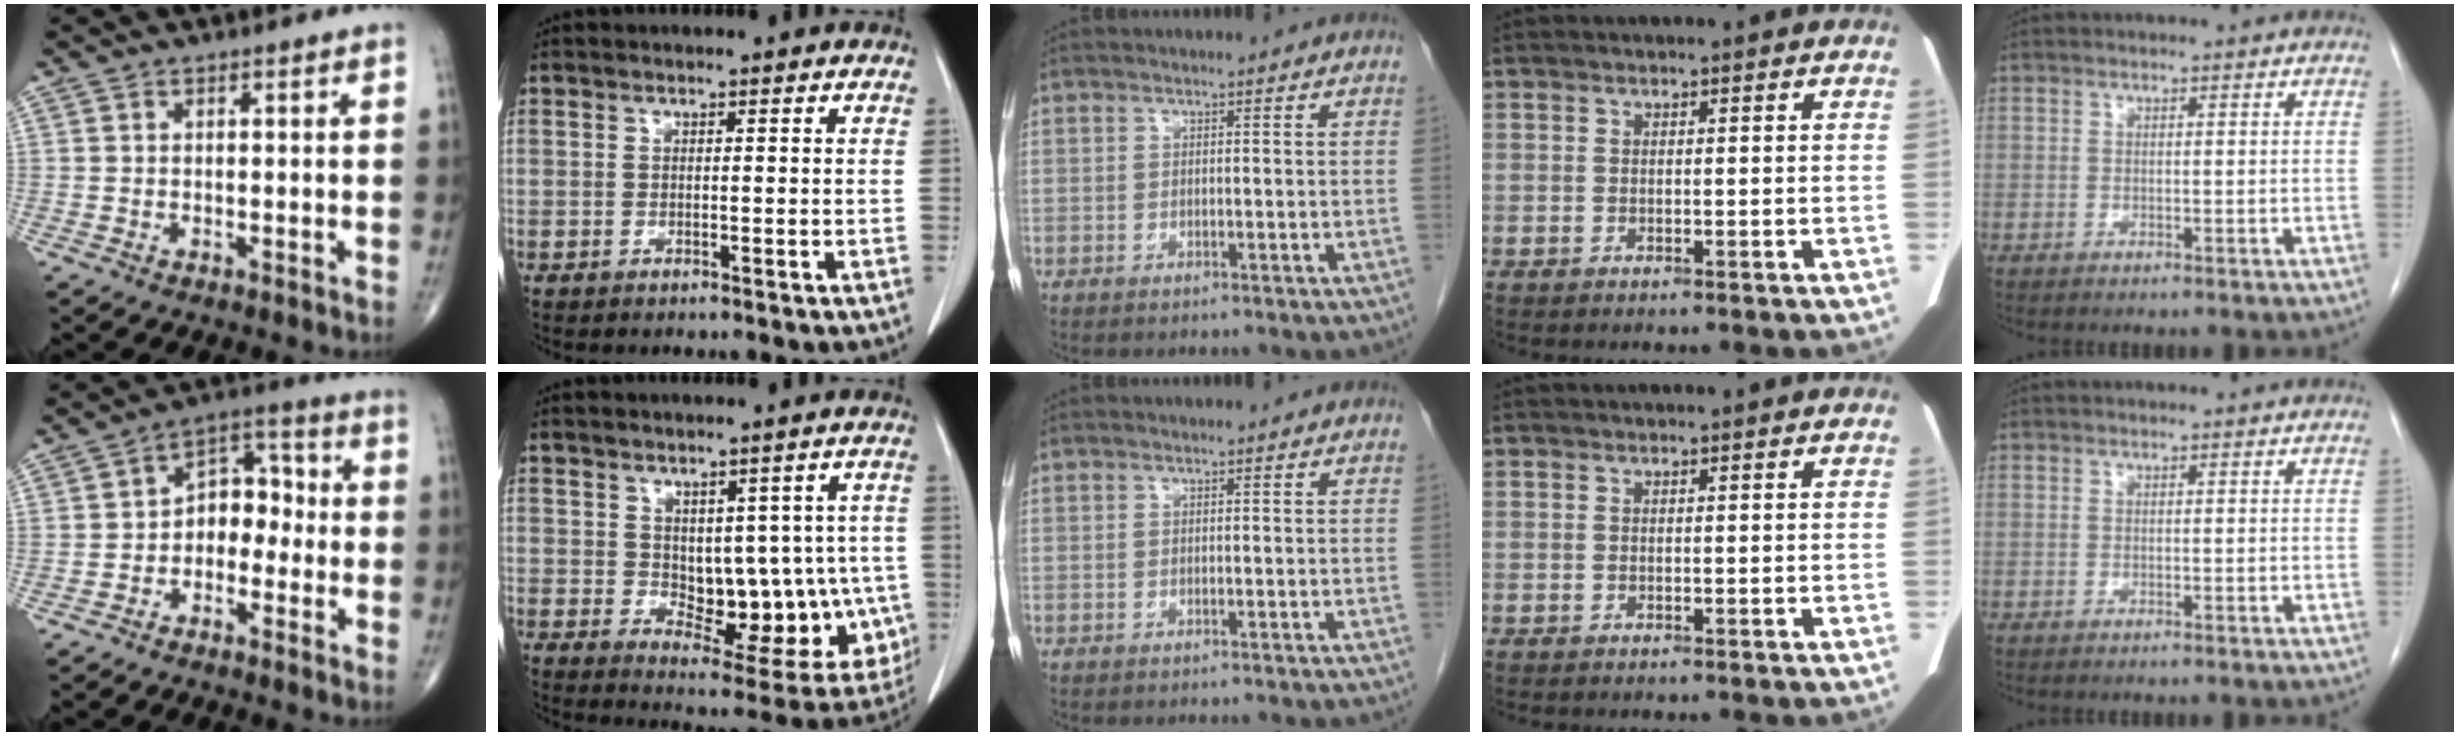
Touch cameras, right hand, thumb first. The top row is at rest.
{"thumb": {"total": 8.1, "force": [-1.6, 5.8, 5.4], "torque": [-0.049, 0.045, -0.043]}, "index": {"total": 13.4, "force": [-0.4, 7.4, 11.2], "torque": [-0.128, 0.004, 0.018]}}